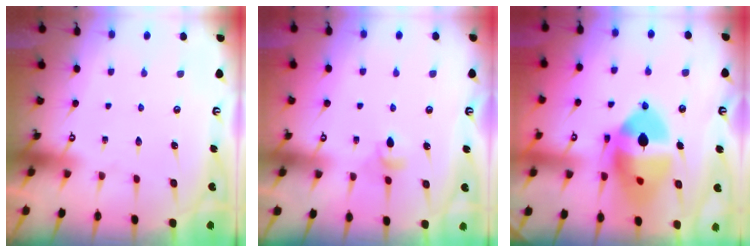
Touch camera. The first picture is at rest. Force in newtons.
{"total": 3.5, "press": 3.4, "slide": 0.8}
{"total": 16.7, "press": 16.4, "slide": 2.7}